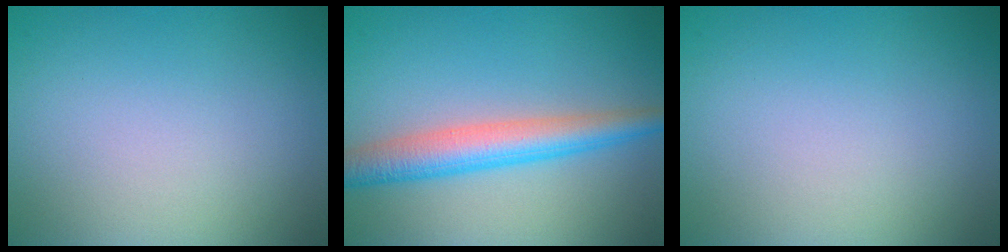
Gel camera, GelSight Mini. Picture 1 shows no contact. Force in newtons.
{"total": 4.9, "press": 4.9, "slide": 0.1}
{"total": 0.0}